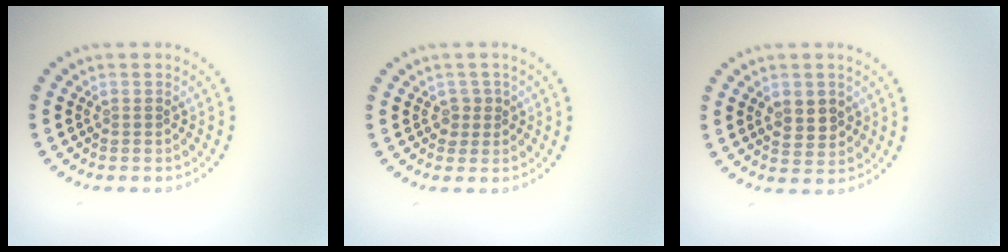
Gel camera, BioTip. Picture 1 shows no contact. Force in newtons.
{"total": 1.4, "press": 1.1, "slide": 0.9}
{"total": 2.7, "press": 2.6, "slide": 0.7}